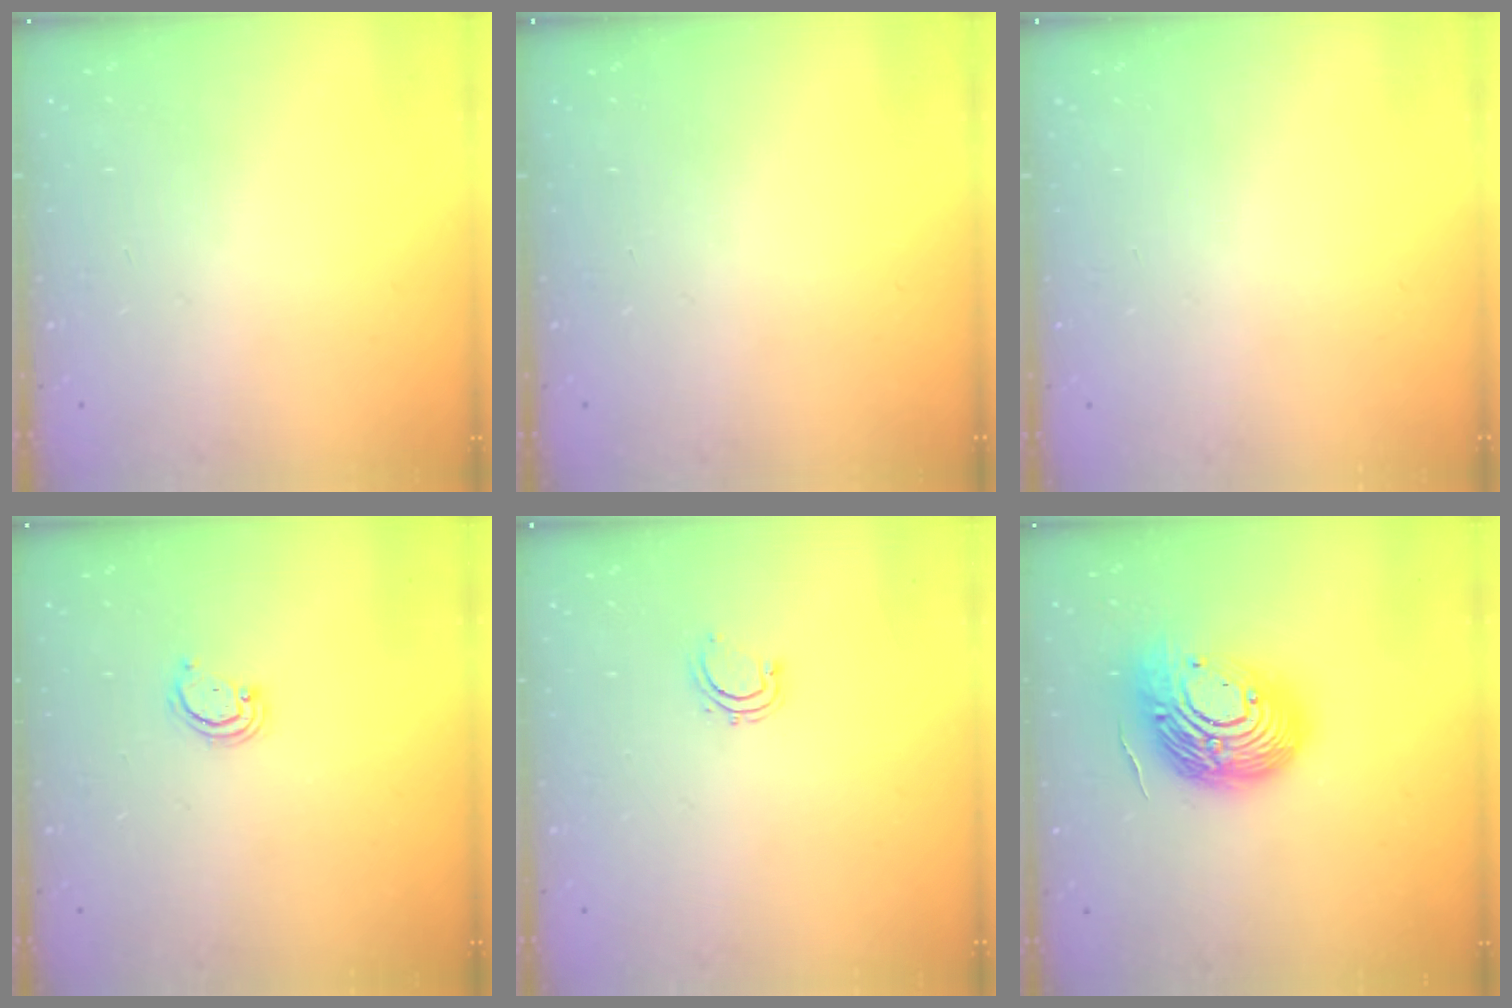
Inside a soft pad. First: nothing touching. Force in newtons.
{"total": 0.0}
{"total": 0.0}
{"total": 2.5, "press": 2.4, "slide": 0.2}
{"total": 4.2, "press": 4.1, "slide": 0.9}
{"total": 20.0, "press": 20.0, "slide": 1.6}